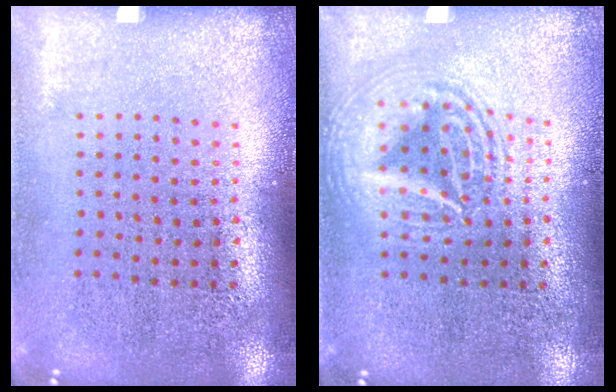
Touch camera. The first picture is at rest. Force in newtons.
{"total": 2.6, "press": 2.5, "slide": 0.3}